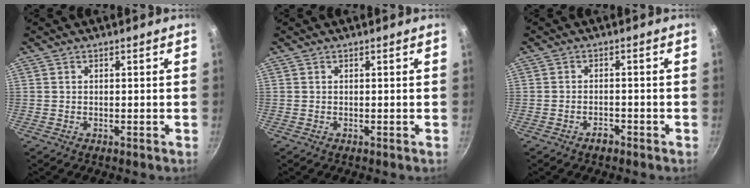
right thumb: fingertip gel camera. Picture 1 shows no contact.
{"total": 0.0}
{"total": 2.0, "force": [-1.6, 0.9, 0.9], "torque": [-0.010, 0.017, -0.022]}